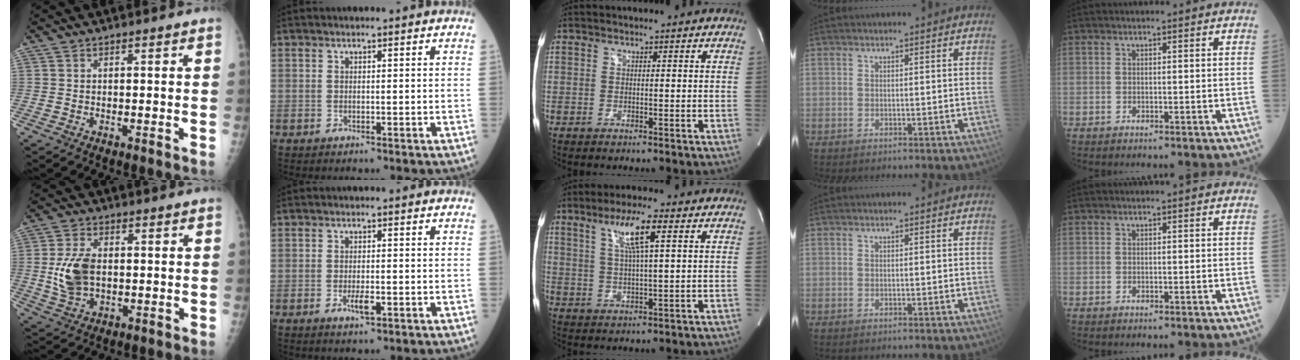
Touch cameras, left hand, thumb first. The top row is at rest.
{"thumb": {"total": 8.7, "force": [0.0, 5.6, 6.7], "torque": [-0.129, -0.001, 0.006]}, "index": {"total": 2.1, "force": [-0.7, 0.5, 1.9], "torque": [-0.039, -0.003, -0.010]}, "middle": {"total": 7.5, "force": [3.4, 0.0, 6.7], "torque": [-0.128, 0.000, 0.062]}}